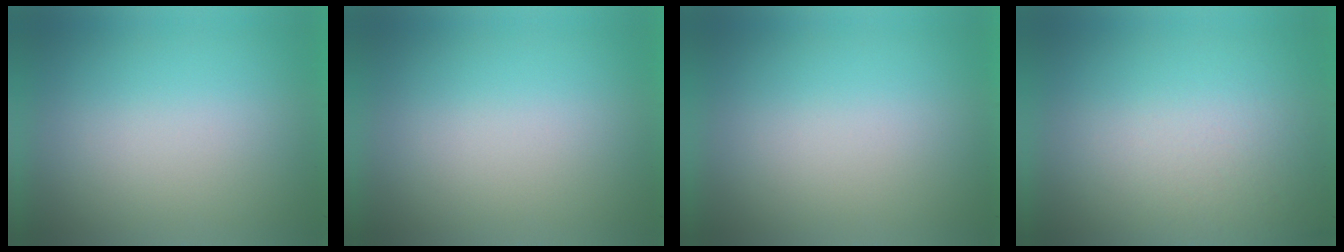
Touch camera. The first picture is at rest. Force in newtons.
{"total": 0.0}
{"total": 0.0}
{"total": 2.7}